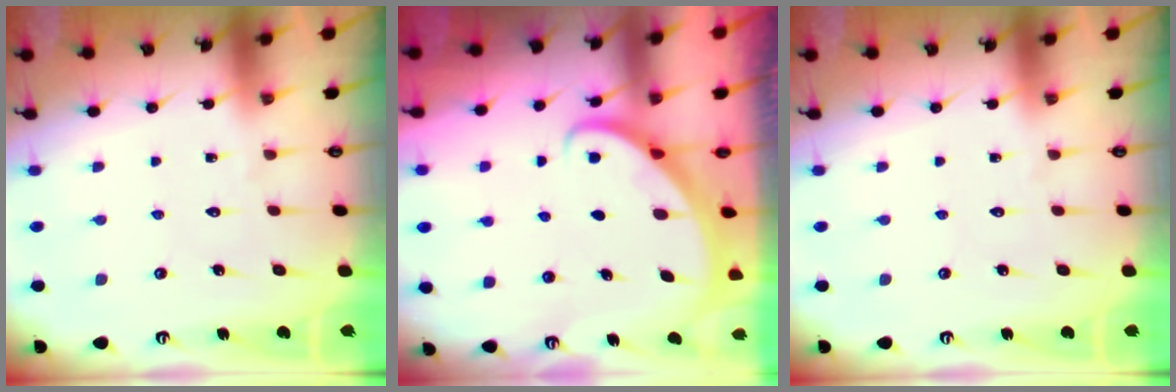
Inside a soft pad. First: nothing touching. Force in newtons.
{"total": 2.8, "press": 2.8, "slide": 0.2}
{"total": 0.0}